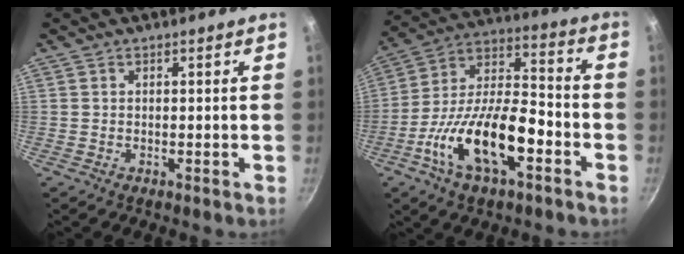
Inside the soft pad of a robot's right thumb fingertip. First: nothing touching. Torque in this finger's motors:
{"motor_torque": [0.74, 0.70, 1.42, -1.35, 0.44]}